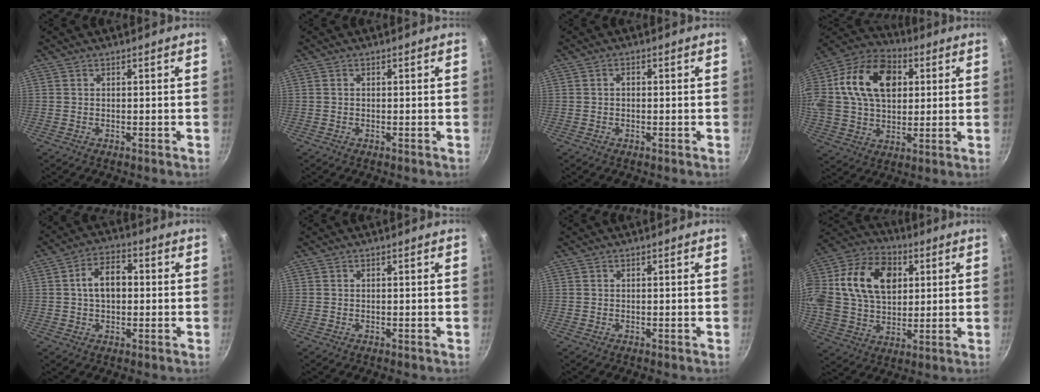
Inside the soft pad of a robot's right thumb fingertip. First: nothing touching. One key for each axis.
{"total": 0.0}
{"total": 1.0, "fx": 0.1, "fy": 0.7, "fz": 0.7, "tx": -0.011, "ty": 0.005, "tz": 0.001}
{"total": 24.2, "fx": 5.6, "fy": 16.6, "fz": 16.7, "tx": -0.302, "ty": 0.025, "tz": 0.085}
{"total": 7.6, "fx": 0.6, "fy": 4.9, "fz": 5.8, "tx": -0.074, "ty": 0.020, "tz": 0.002}
{"total": 0.0}
{"total": 0.0}
{"total": 23.7, "fx": 5.7, "fy": 16.6, "fz": 16.0, "tx": -0.291, "ty": 0.021, "tz": 0.090}